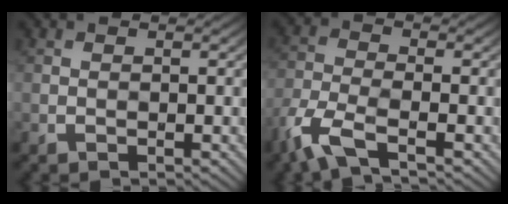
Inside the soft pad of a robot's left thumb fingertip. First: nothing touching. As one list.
[{"total": 5.9, "force": [-3.3, 1.9, 4.5], "torque": [-0.103, -0.005, -0.083]}]